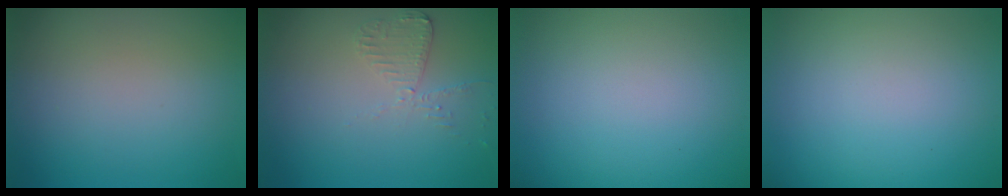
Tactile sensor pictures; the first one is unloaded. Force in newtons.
{"total": 2.0, "press": 2.0, "slide": 0.3}
{"total": 0.0}
{"total": 0.0}